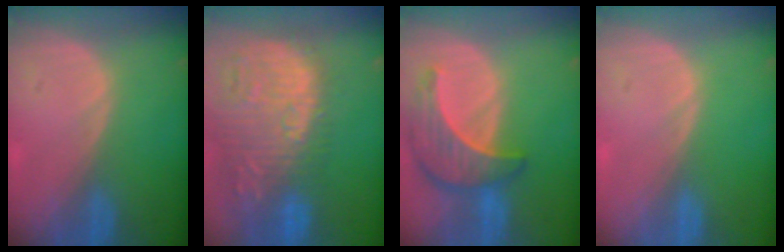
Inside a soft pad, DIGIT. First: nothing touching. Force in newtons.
{"total": 15.6, "press": 13.1, "slide": 8.5}
{"total": 8.9, "press": 8.0, "slide": 3.7}
{"total": 0.0}